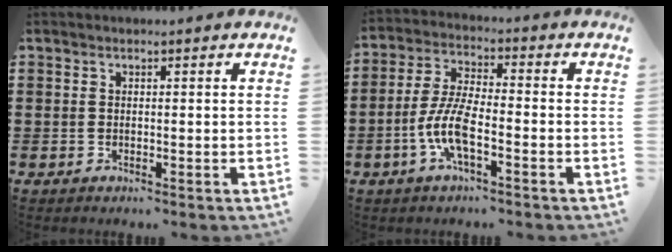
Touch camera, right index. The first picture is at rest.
{"total": 7.5, "force": [-3.1, 2.0, 6.5], "torque": [-0.156, -0.014, -0.065]}